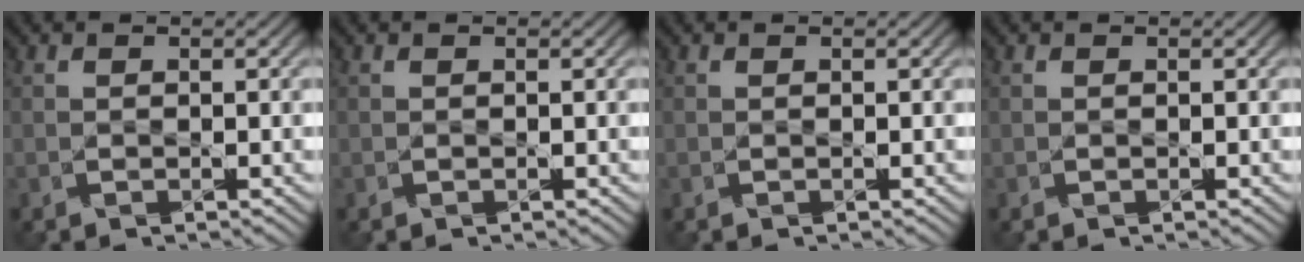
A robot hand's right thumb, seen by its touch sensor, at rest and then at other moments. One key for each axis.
{"total": 0.0}
{"total": 0.0}
{"total": 0.0}